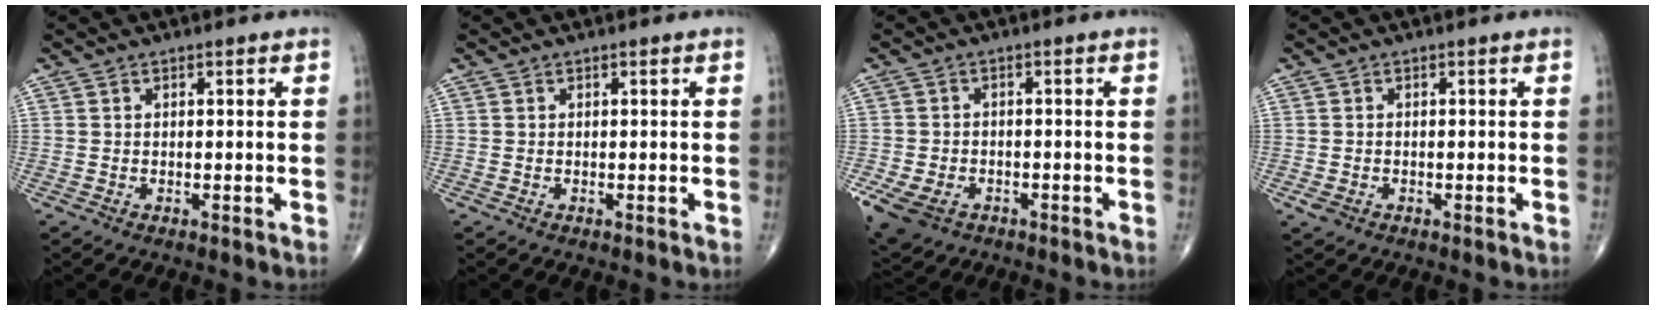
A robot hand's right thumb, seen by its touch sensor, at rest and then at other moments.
{"total": 0.0}
{"total": 8.2, "force": [-3.8, 5.9, 4.3], "torque": [-0.095, 0.008, -0.058]}
{"total": 2.8, "force": [-1.0, 2.0, 1.7], "torque": [-0.034, 0.000, -0.009]}